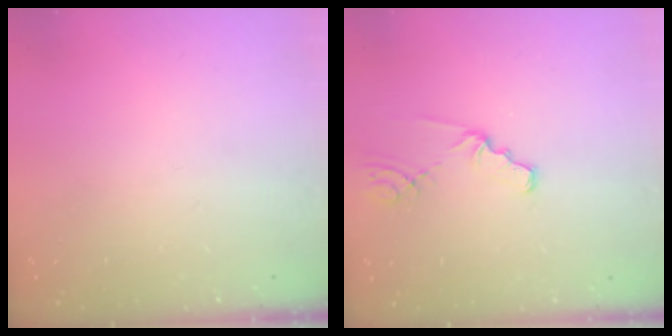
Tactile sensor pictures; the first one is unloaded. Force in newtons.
{"total": 1.9, "press": 1.9, "slide": 0.3}